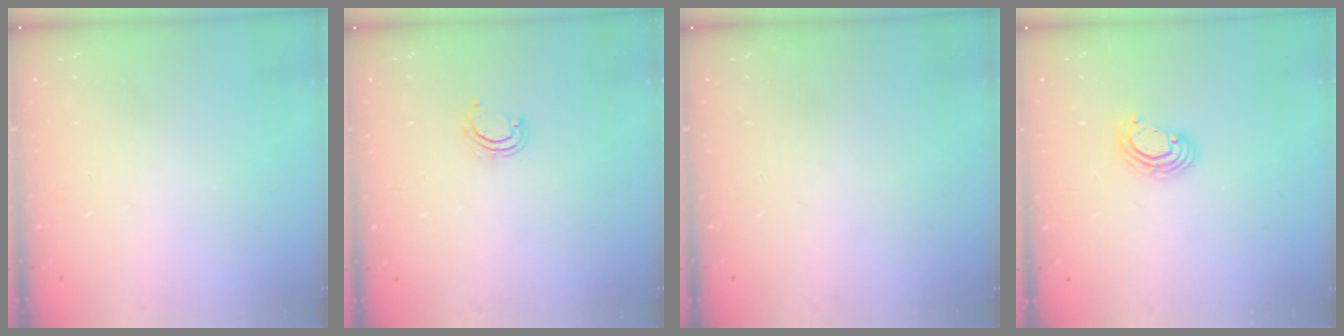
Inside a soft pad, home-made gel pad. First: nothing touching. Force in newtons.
{"total": 3.9, "press": 3.9, "slide": 0.4}
{"total": 0.0}
{"total": 3.5, "press": 3.5, "slide": 0.3}